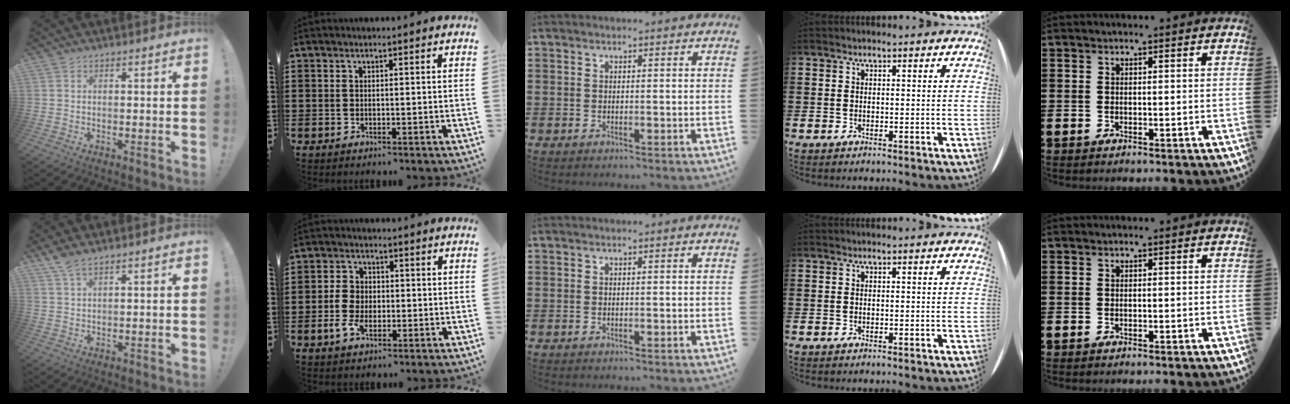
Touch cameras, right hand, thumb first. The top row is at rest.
{"thumb": {"total": 4.2, "force": [3.3, 0.6, 2.6], "torque": [-0.051, -0.018, 0.058]}, "index": {"total": 4.4, "force": [-0.9, 3.3, 2.7], "torque": [-0.070, 0.005, -0.020]}}